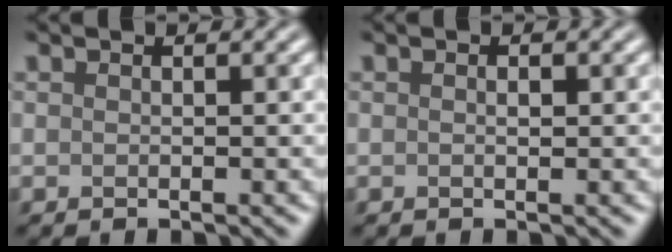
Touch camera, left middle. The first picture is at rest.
{"total": 0.5, "force": [0.1, 0.1, 0.5], "torque": [-0.009, 0.000, 0.001]}